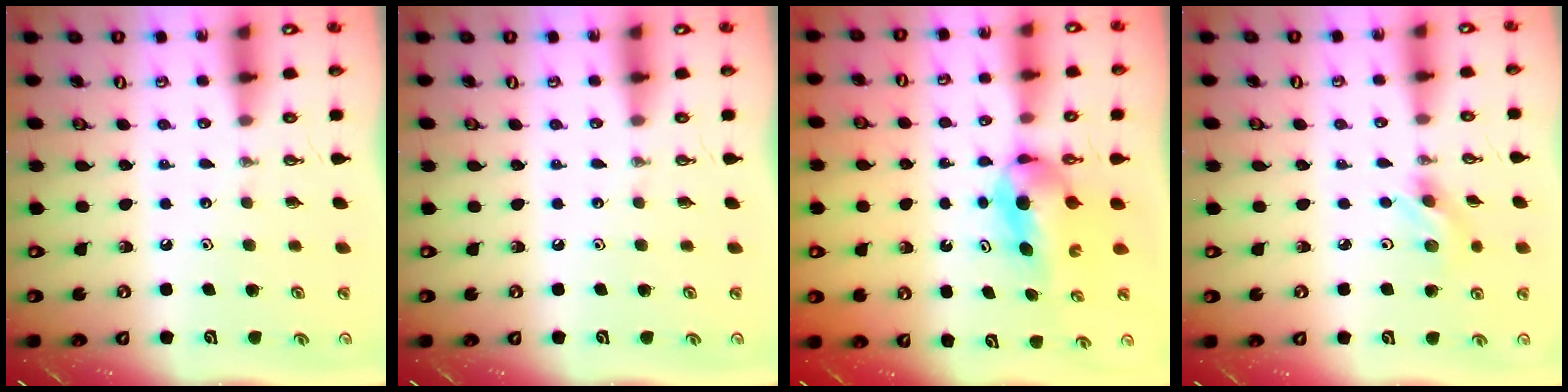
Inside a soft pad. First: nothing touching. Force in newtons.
{"total": 0.0}
{"total": 5.7, "press": 5.0, "slide": 2.7}
{"total": 3.6, "press": 3.5, "slide": 1.0}